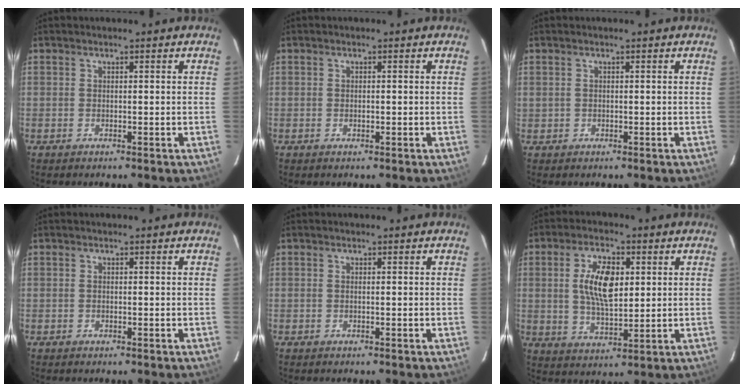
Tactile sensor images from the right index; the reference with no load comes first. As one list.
[{"total": 0.5, "force": [0.0, 0.4, 0.4], "torque": [-0.005, 0.002, 0.001]}, {"total": 0.6, "force": [0.1, 0.6, 0.1], "torque": [0.001, 0.001, 0.004]}, {"total": 0.0}, {"total": 0.0}, {"total": 9.6, "force": [2.0, 4.5, 8.3], "torque": [-0.156, 0.006, 0.039]}]